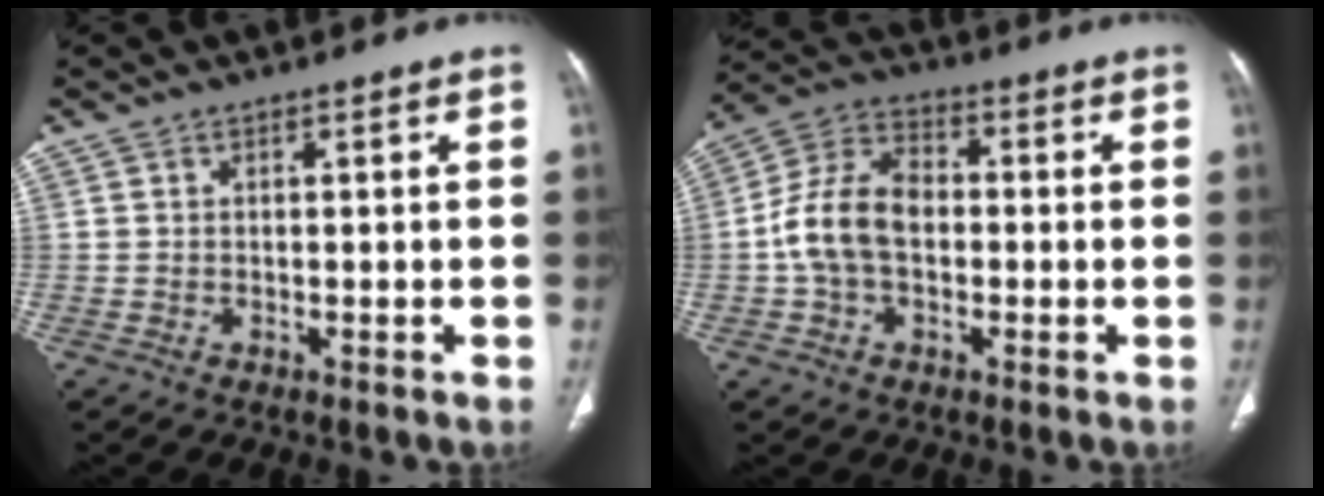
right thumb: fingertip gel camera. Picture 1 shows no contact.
{"total": 11.5, "force": [-0.9, 7.8, 8.4], "torque": [-0.158, 0.034, -0.025]}